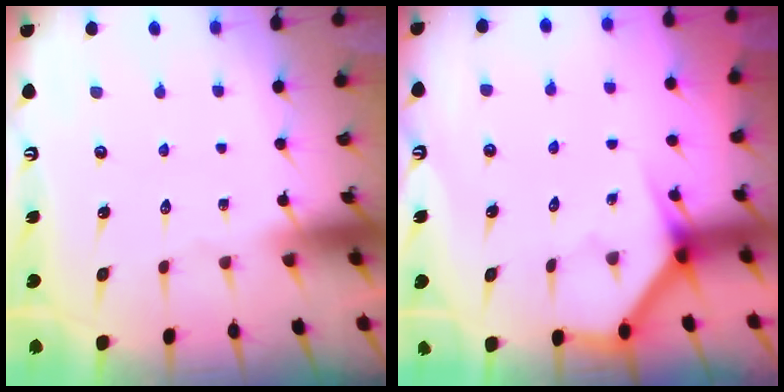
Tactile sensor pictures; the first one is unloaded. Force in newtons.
{"total": 3.8, "press": 3.7, "slide": 0.3}